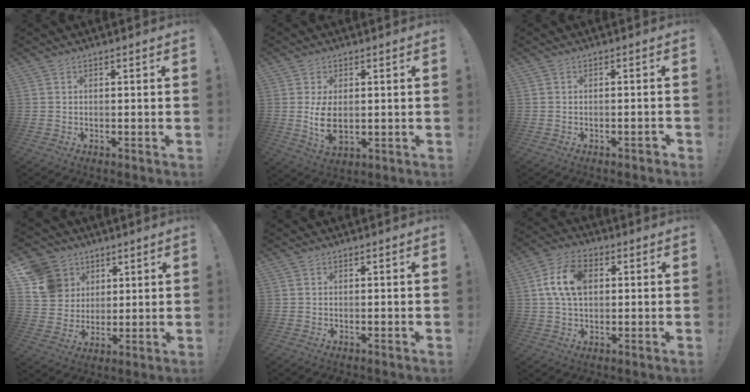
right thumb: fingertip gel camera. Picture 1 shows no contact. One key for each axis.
{"total": 7.7, "fx": 0.2, "fy": 4.4, "fz": 6.4, "tx": -0.106, "ty": -0.016, "tz": 0.002}
{"total": 1.4, "fx": -1.0, "fy": 0.3, "fz": 1.0, "tx": -0.016, "ty": 0.007, "tz": -0.016}
{"total": 12.6, "fx": 5.2, "fy": 10.8, "fz": 4.0, "tx": -0.059, "ty": -0.018, "tz": 0.110}
{"total": 0.0}
{"total": 12.3, "fx": 2.7, "fy": 8.0, "fz": 8.9, "tx": -0.175, "ty": 0.014, "tz": 0.051}